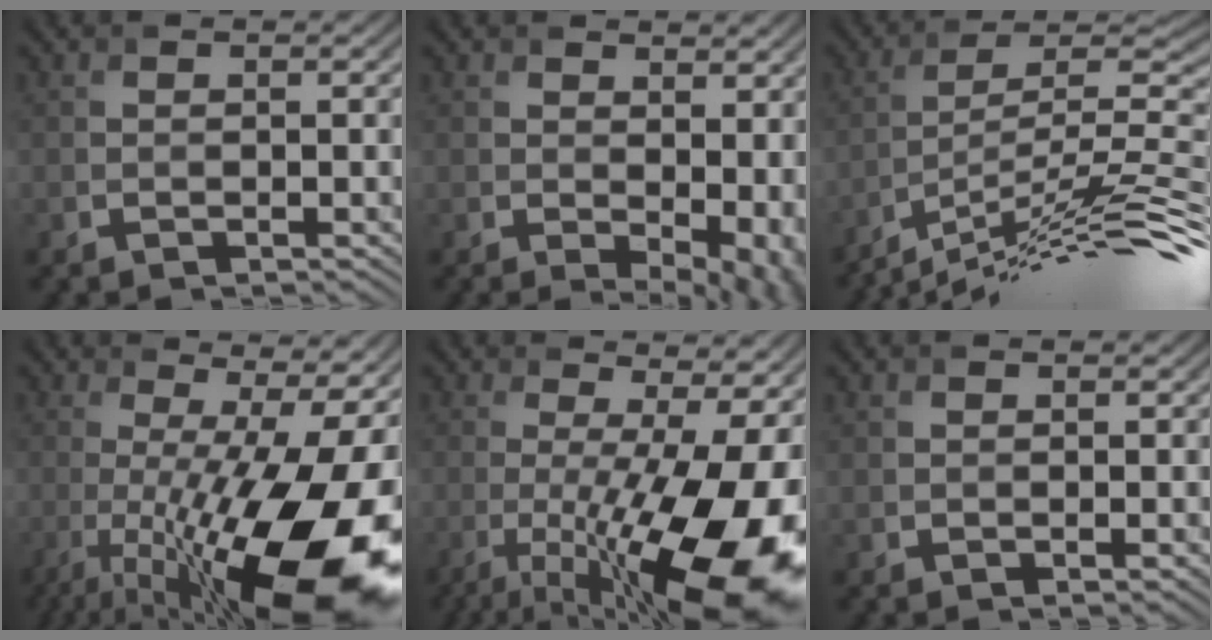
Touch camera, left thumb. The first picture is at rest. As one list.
[{"total": 7.4, "force": [0.7, 4.2, 6.1], "torque": [-0.077, -0.018, 0.041]}, {"total": 13.7, "force": [-9.3, 2.1, 9.9], "torque": [-0.162, 0.015, -0.156]}, {"total": 19.8, "force": [-4.9, 5.7, 18.4], "torque": [-0.258, -0.028, -0.076]}, {"total": 18.0, "force": [-4.2, 5.4, 16.7], "torque": [-0.240, -0.026, -0.053]}, {"total": 0.7, "force": [0.6, 0.1, 0.4], "torque": [-0.007, 0.001, 0.014]}]